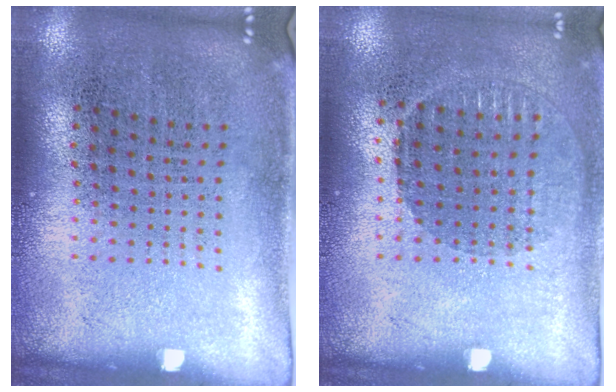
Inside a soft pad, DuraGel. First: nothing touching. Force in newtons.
{"total": 0.9, "press": 0.8, "slide": 0.3}